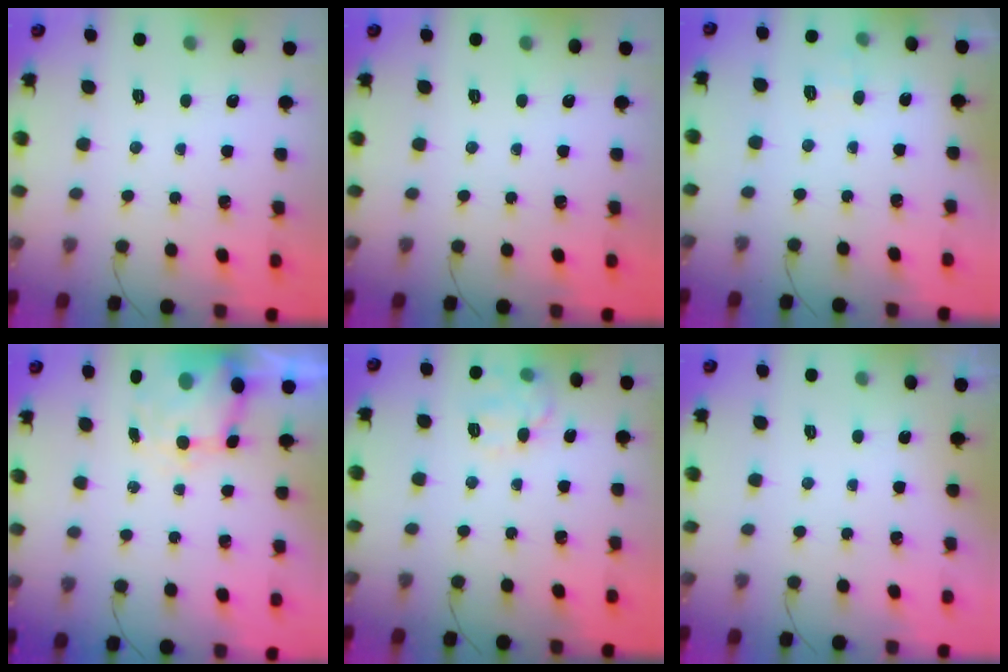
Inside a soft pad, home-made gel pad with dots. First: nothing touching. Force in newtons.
{"total": 0.0}
{"total": 3.1, "press": 2.8, "slide": 1.5}
{"total": 6.3, "press": 6.2, "slide": 1.0}
{"total": 9.9, "press": 9.9, "slide": 0.2}
{"total": 1.6, "press": 1.6, "slide": 0.2}